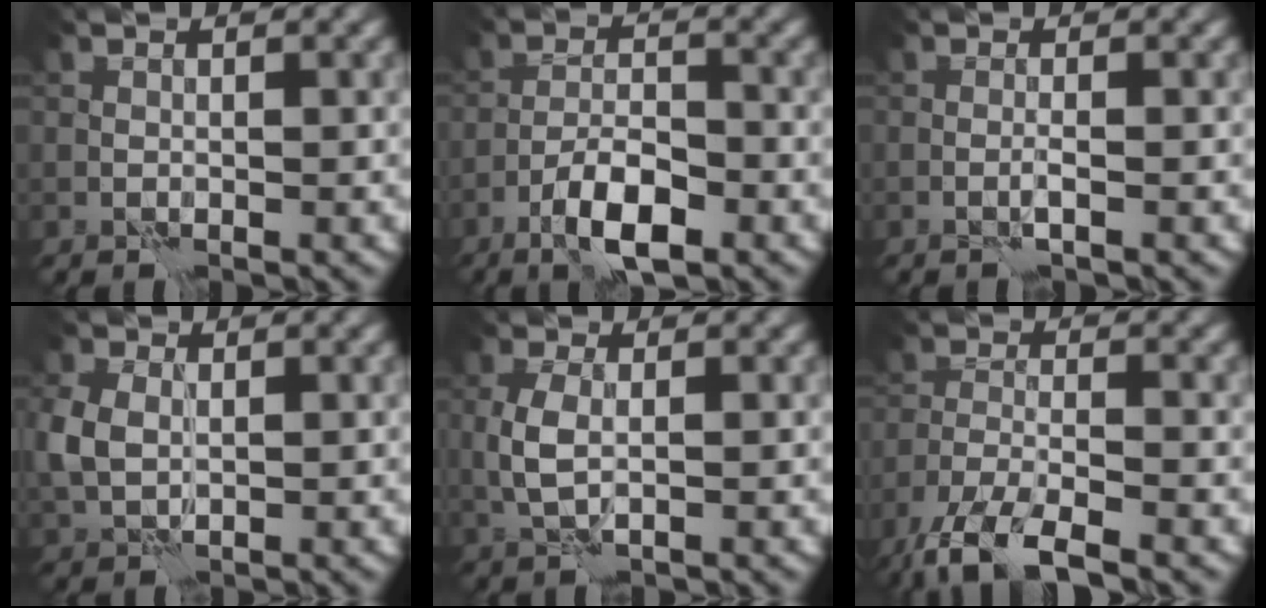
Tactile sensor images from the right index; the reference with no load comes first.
{"total": 4.9, "force": [-2.7, 1.4, 3.8], "torque": [-0.069, 0.003, -0.051]}
{"total": 0.6, "force": [-0.1, -0.3, 0.6], "torque": [-0.011, 0.004, -0.003]}
{"total": 3.5, "force": [0.5, 2.6, 2.3], "torque": [-0.065, 0.002, 0.006]}
{"total": 2.5, "force": [0.3, 1.1, 2.2], "torque": [-0.054, 0.000, 0.005]}
{"total": 7.6, "force": [-5.7, 1.9, 4.6], "torque": [-0.088, -0.012, -0.114]}